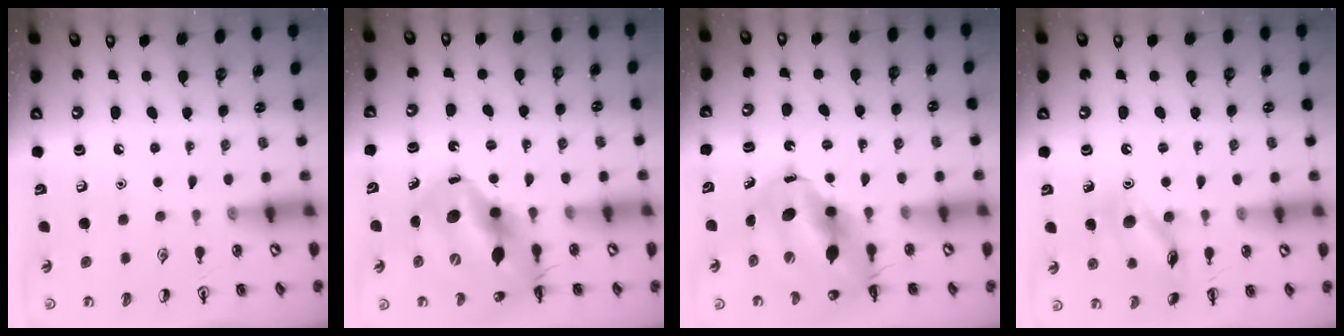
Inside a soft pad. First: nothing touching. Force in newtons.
{"total": 16.1, "press": 15.5, "slide": 4.3}
{"total": 12.7, "press": 12.3, "slide": 3.1}
{"total": 12.3, "press": 12.3, "slide": 0.9}